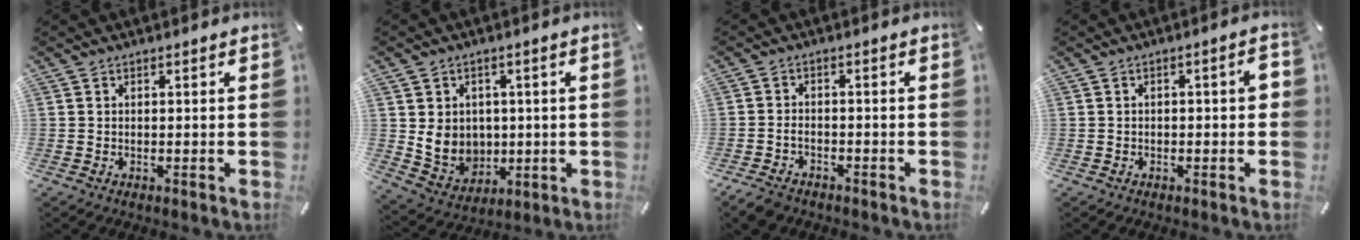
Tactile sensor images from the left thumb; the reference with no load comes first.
{"total": 8.2, "force": [1.6, 7.8, 2.1], "torque": [-0.052, -0.012, 0.037]}
{"total": 3.2, "force": [-2.2, 1.9, 1.4], "torque": [-0.038, 0.007, -0.045]}
{"total": 3.4, "force": [-0.5, 1.5, 3.0], "torque": [-0.050, 0.012, -0.010]}